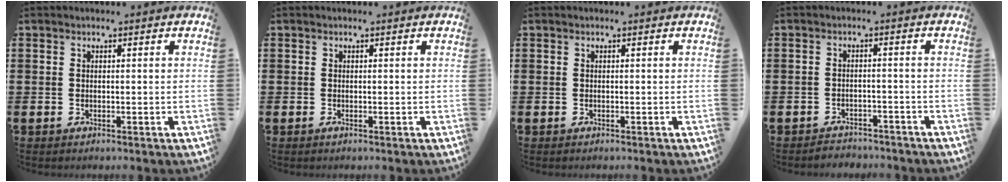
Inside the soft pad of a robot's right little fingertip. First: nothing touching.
{"total": 0.0}
{"total": 0.0}
{"total": 1.8, "force": [-1.7, 0.2, -0.2], "torque": [-0.004, 0.005, -0.040]}